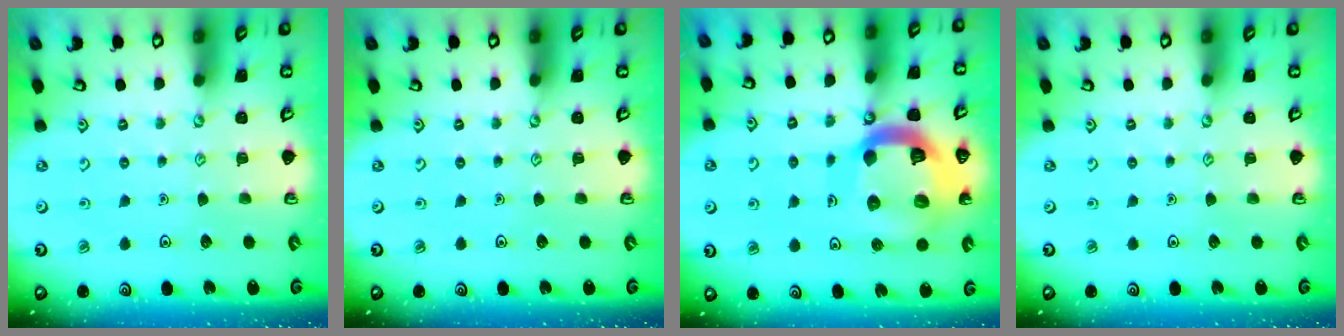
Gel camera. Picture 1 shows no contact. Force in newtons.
{"total": 0.0}
{"total": 20.6, "press": 20.4, "slide": 2.4}
{"total": 0.0}